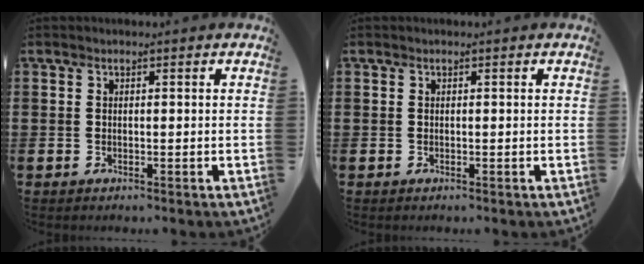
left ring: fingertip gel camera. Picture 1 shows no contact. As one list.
[{"total": 0.0}]